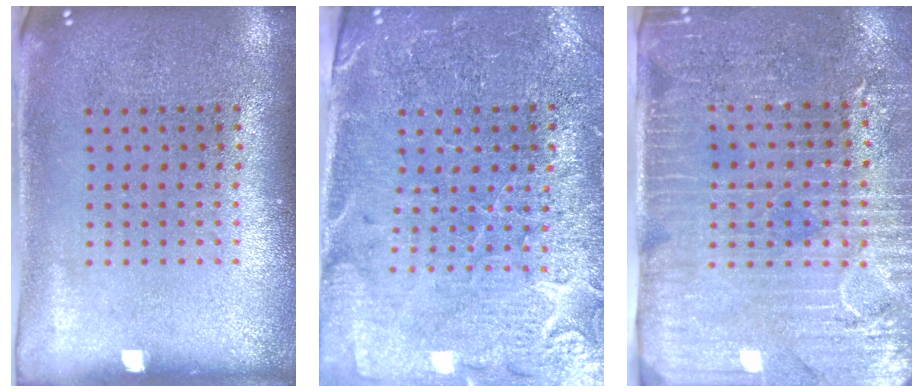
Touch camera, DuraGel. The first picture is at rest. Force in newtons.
{"total": 3.3, "press": 3.2, "slide": 0.9}
{"total": 3.5, "press": 3.2, "slide": 1.4}